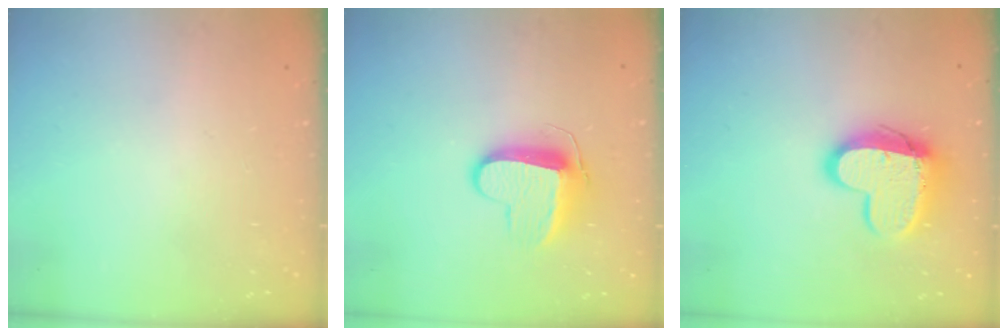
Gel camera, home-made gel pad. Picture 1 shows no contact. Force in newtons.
{"total": 11.2, "press": 11.2, "slide": 0.8}
{"total": 13.5, "press": 13.5, "slide": 1.2}